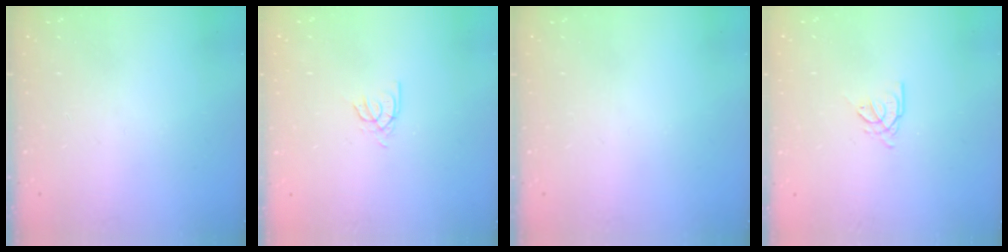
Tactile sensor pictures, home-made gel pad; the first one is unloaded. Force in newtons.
{"total": 2.7, "press": 2.7, "slide": 0.2}
{"total": 0.0}
{"total": 0.9, "press": 0.8, "slide": 0.2}